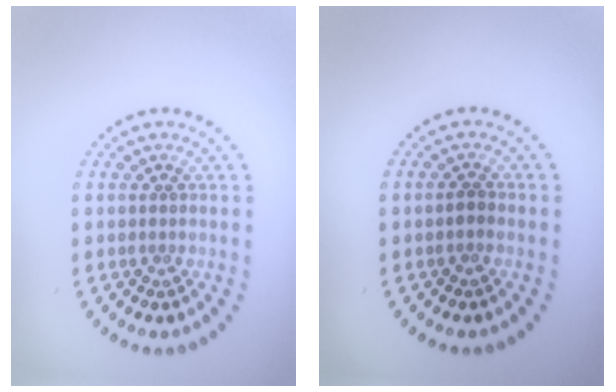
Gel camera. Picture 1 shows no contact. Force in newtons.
{"total": 0.8, "press": 0.8, "slide": 0.2}